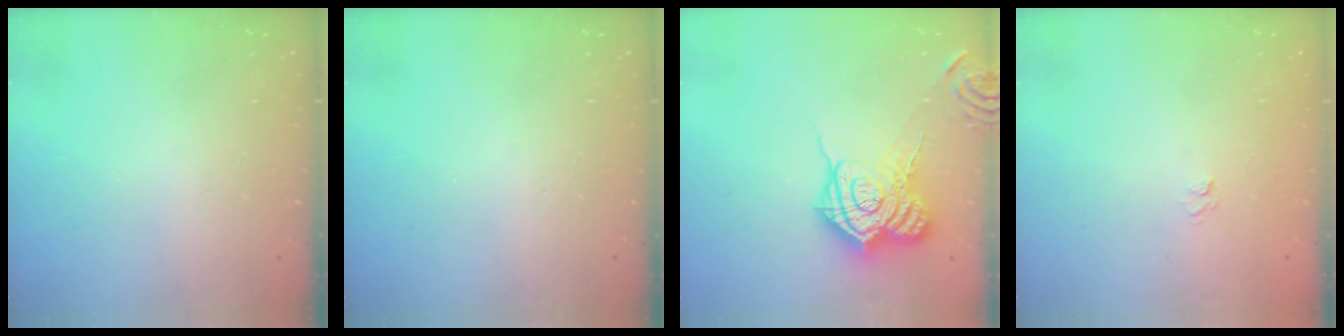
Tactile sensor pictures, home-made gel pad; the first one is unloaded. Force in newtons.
{"total": 0.0}
{"total": 20.2, "press": 20.1, "slide": 1.2}
{"total": 5.4, "press": 5.3, "slide": 0.9}